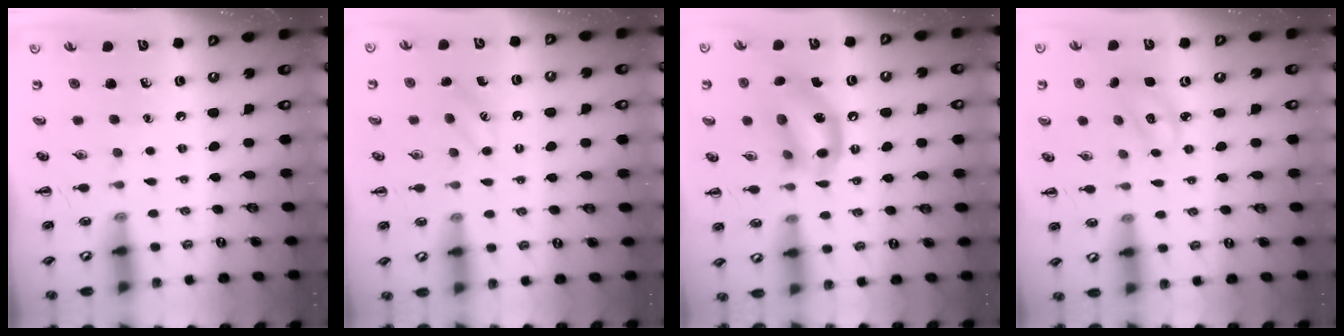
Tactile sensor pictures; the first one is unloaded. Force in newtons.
{"total": 3.0, "press": 2.9, "slide": 0.7}
{"total": 14.0, "press": 13.7, "slide": 3.1}
{"total": 2.6, "press": 2.5, "slide": 0.5}